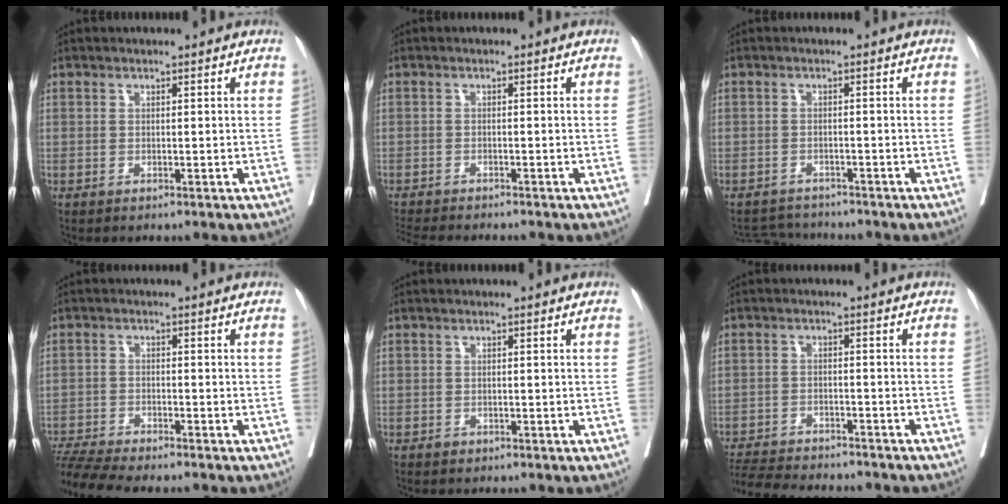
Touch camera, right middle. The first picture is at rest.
{"total": 7.5, "force": [-6.8, 0.8, 2.9], "torque": [-0.041, -0.010, -0.105]}
{"total": 4.1, "force": [-4.0, 0.5, -0.3], "torque": [0.006, -0.005, -0.066]}
{"total": 8.7, "force": [-8.1, 0.0, 3.3], "torque": [-0.057, -0.008, -0.136]}
{"total": 0.7, "force": [-0.5, 0.5, 0.2], "torque": [-0.001, 0.002, -0.007]}
{"total": 13.1, "force": [-12.0, 2.1, 4.6], "torque": [-0.085, -0.007, -0.175]}